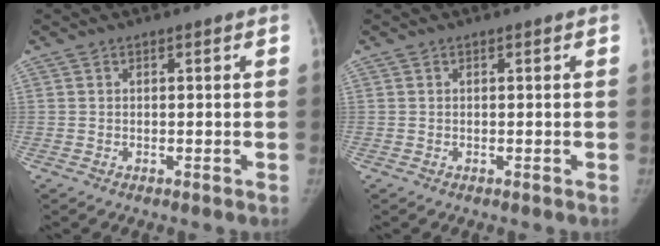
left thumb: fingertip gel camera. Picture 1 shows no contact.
{"total": 0.0}